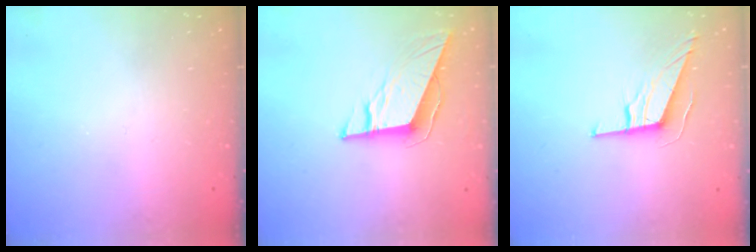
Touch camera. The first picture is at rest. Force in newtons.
{"total": 9.3, "press": 9.2, "slide": 1.3}
{"total": 9.7, "press": 9.5, "slide": 2.0}